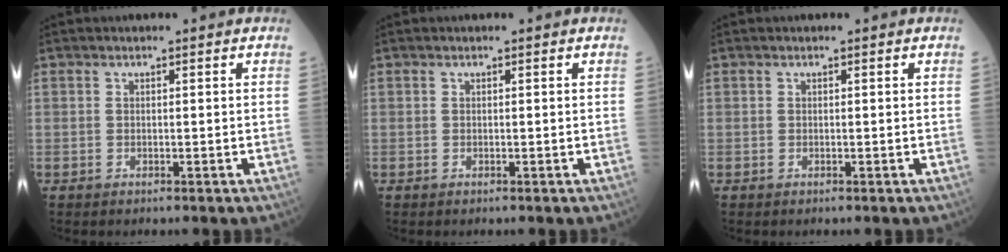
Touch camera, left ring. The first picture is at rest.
{"total": 0.0}
{"total": 0.0}